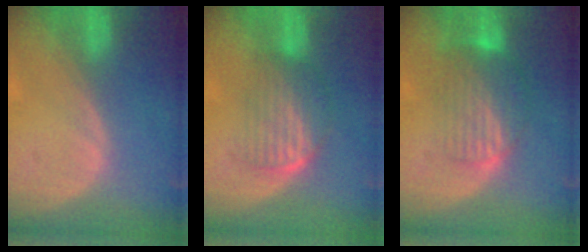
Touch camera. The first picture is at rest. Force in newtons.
{"total": 7.0, "press": 5.9, "slide": 3.7}
{"total": 7.9, "press": 7.1, "slide": 3.5}